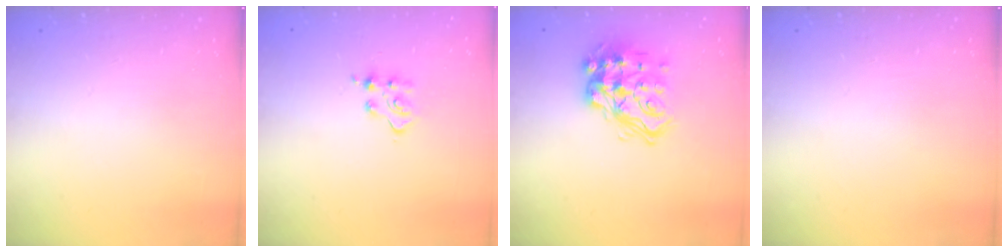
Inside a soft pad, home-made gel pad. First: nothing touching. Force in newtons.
{"total": 4.6, "press": 4.5, "slide": 0.6}
{"total": 17.6, "press": 17.5, "slide": 1.9}
{"total": 0.0}